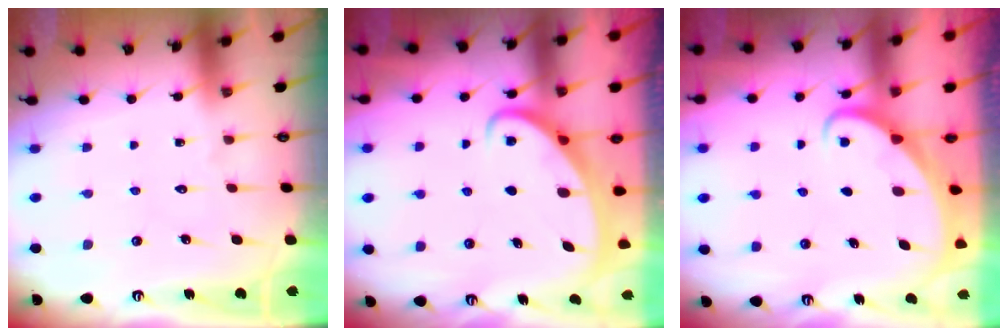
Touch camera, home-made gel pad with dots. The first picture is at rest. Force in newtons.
{"total": 2.3, "press": 2.3, "slide": 0.3}
{"total": 2.1, "press": 2.1, "slide": 0.3}